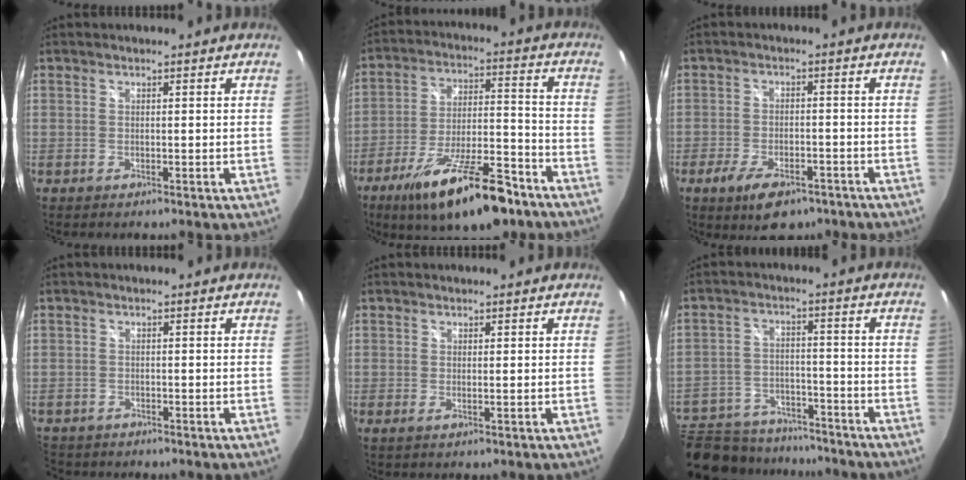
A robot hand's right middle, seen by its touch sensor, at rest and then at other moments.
{"total": 18.8, "force": [-12.6, 5.3, 12.8], "torque": [-0.225, -0.018, -0.198]}
{"total": 9.6, "force": [-6.4, 4.3, 5.7], "torque": [-0.119, -0.016, -0.099]}
{"total": 3.3, "force": [-2.4, 2.2, 0.2], "torque": [-0.012, 0.004, -0.045]}
{"total": 0.8, "force": [0.4, -0.4, 0.6], "torque": [-0.011, 0.000, 0.006]}
{"total": 20.8, "force": [-16.7, 9.2, 8.3], "torque": [-0.206, -0.007, -0.248]}